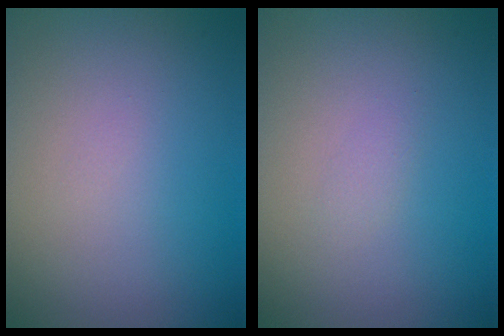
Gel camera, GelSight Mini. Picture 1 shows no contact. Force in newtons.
{"total": 0.7, "press": 0.7, "slide": 0.1}